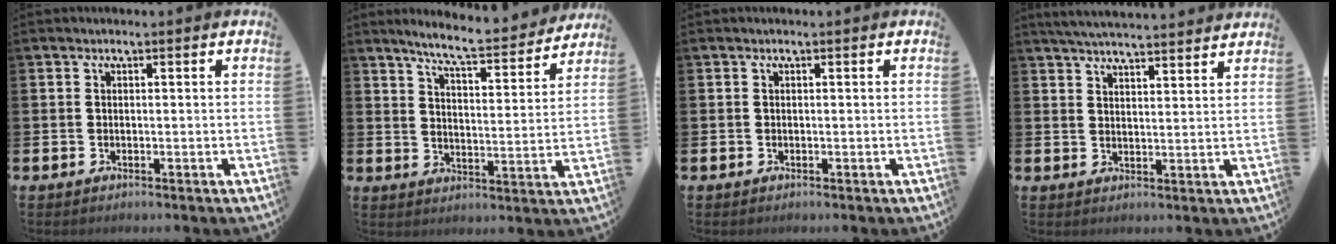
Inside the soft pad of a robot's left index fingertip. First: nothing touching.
{"total": 7.4, "force": [6.9, 0.3, 2.7], "torque": [-0.071, -0.044, 0.118]}
{"total": 0.0}
{"total": 4.7, "force": [4.7, -0.1, 0.6], "torque": [-0.019, -0.025, 0.083]}